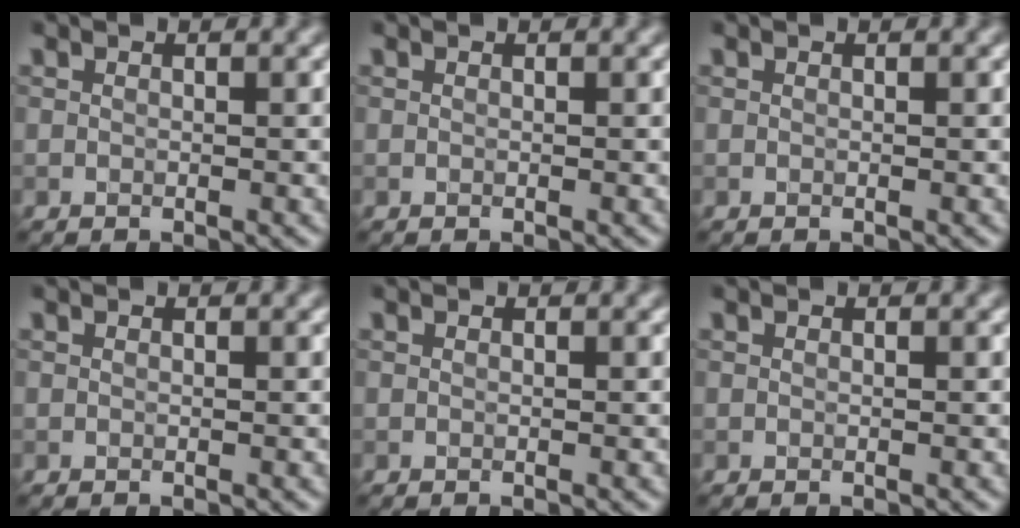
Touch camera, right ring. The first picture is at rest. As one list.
[{"total": 0.0}, {"total": 0.0}, {"total": 0.0}, {"total": 0.0}, {"total": 0.0}]